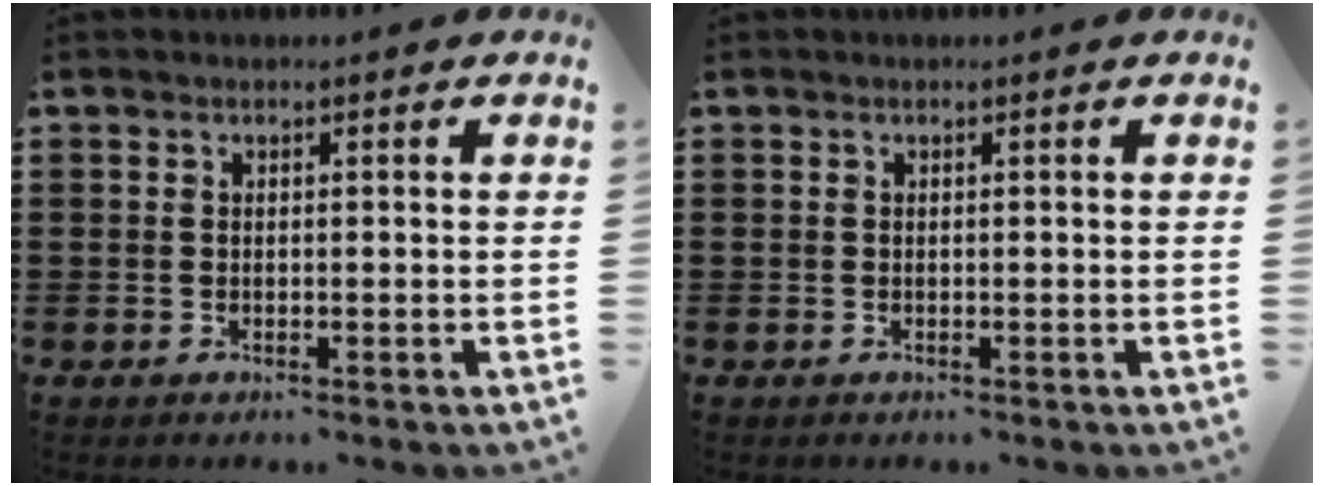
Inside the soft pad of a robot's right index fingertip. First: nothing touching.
{"total": 0.0}